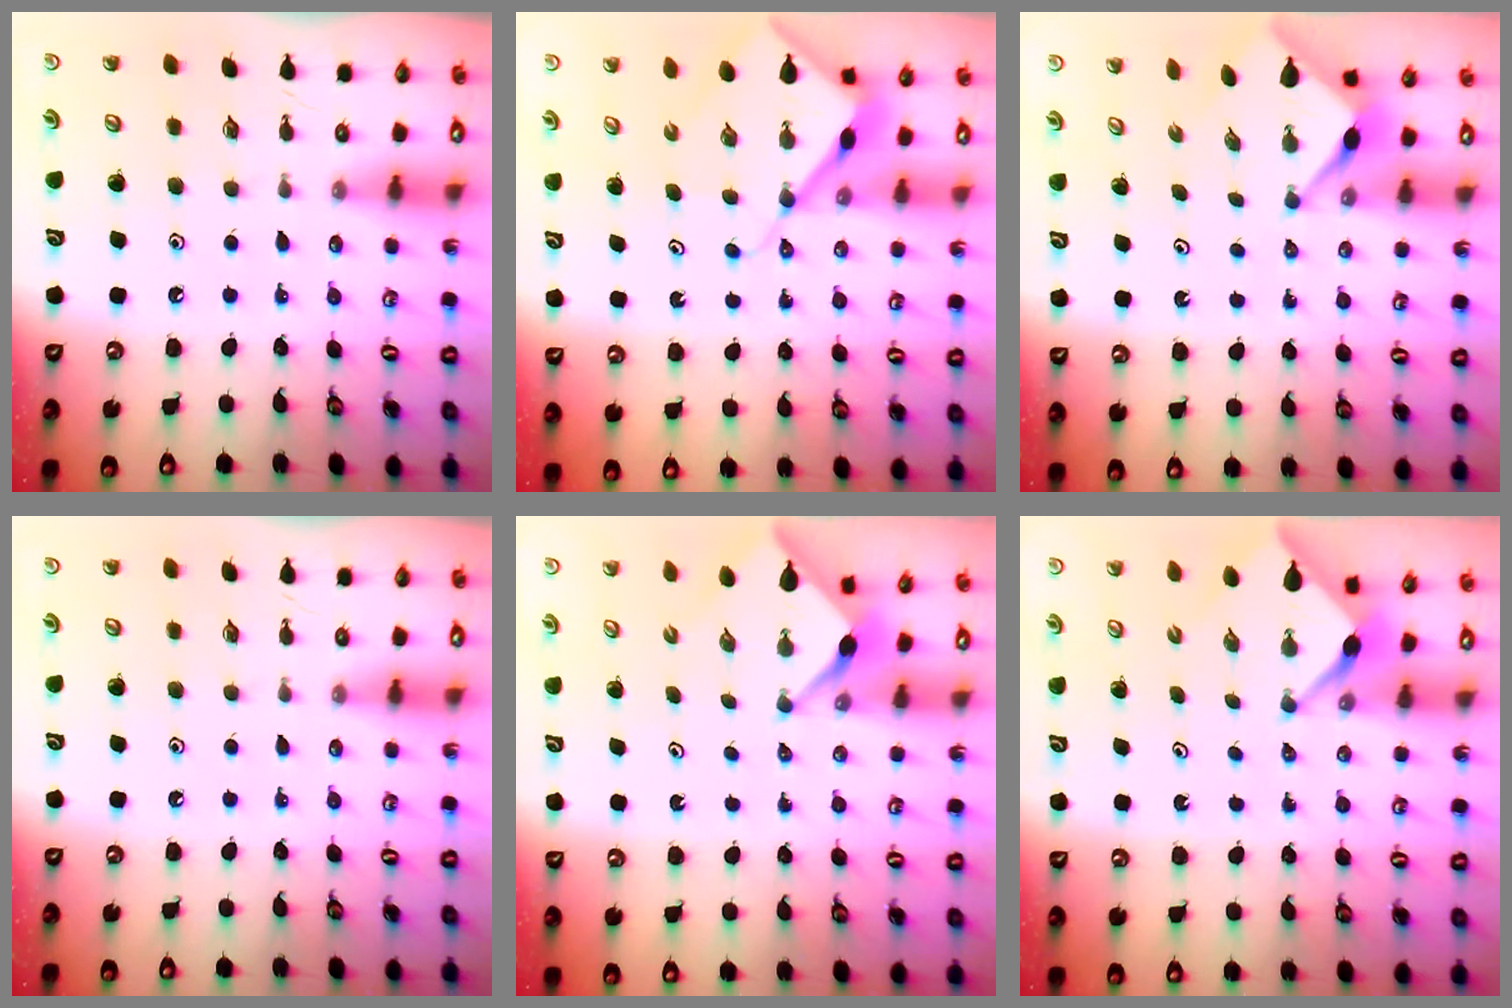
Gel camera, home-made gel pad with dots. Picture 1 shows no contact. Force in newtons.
{"total": 8.4, "press": 8.4, "slide": 0.9}
{"total": 3.1, "press": 3.1, "slide": 0.3}
{"total": 0.0}
{"total": 2.4, "press": 2.4, "slide": 0.1}
{"total": 2.4, "press": 2.4, "slide": 0.1}